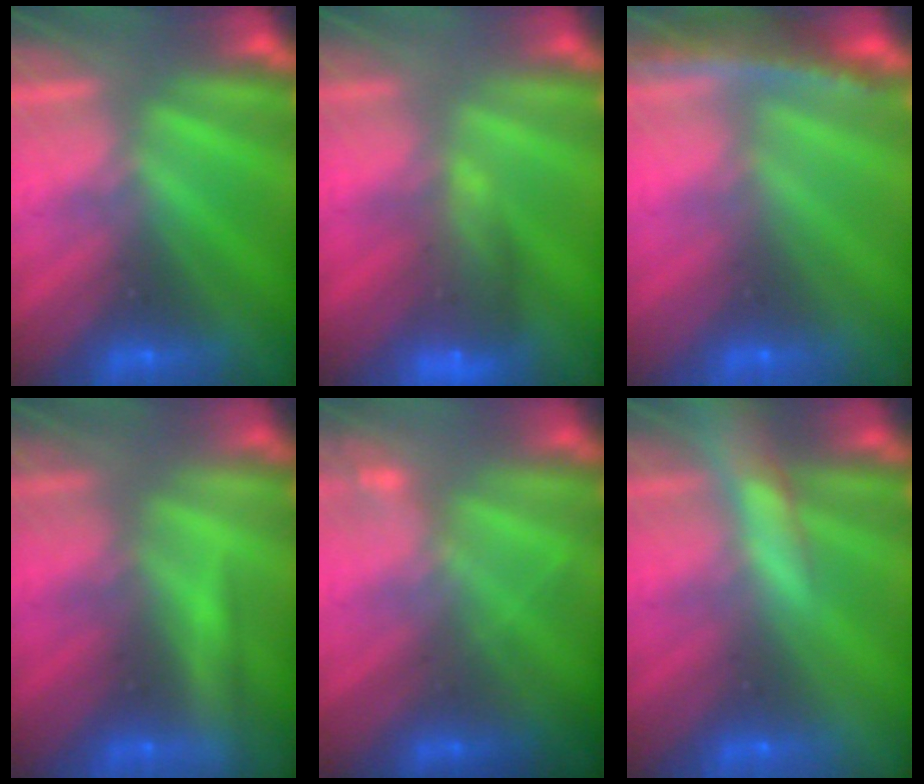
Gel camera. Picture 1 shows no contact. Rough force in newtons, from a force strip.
{"total": 8.0}
{"total": 9.6}
{"total": 2.1}
{"total": 2.1}
{"total": 7.5}